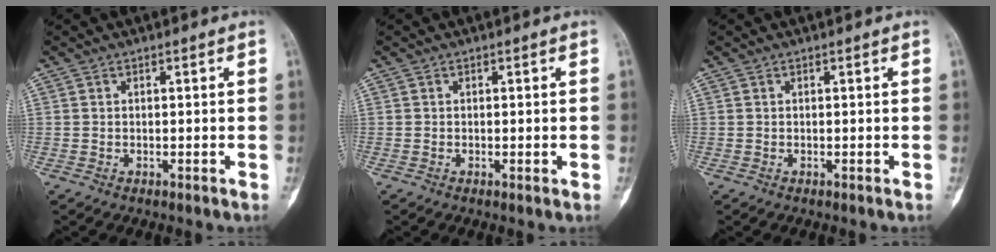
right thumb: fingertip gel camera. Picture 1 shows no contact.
{"total": 1.0, "force": [-0.2, 0.3, 0.9], "torque": [-0.009, -0.001, -0.002]}
{"total": 0.0}